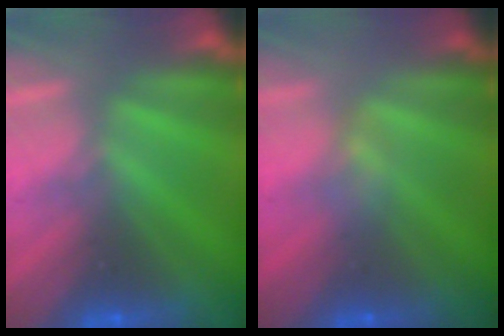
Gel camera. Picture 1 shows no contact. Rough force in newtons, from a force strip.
{"total": 2.3}